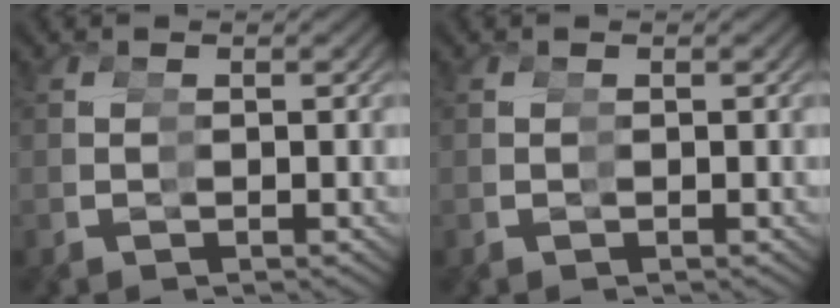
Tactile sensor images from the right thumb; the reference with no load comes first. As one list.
[{"total": 0.0}]